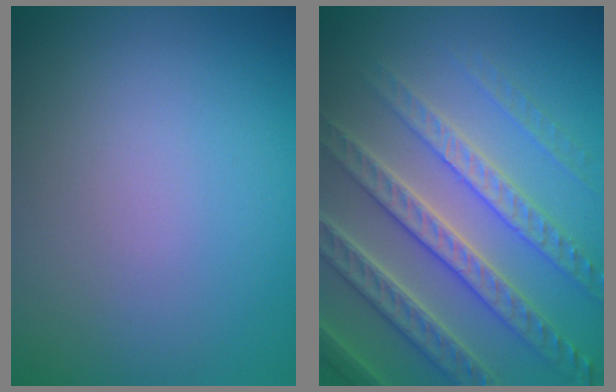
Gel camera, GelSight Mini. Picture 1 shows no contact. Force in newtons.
{"total": 7.0, "press": 6.8, "slide": 1.7}